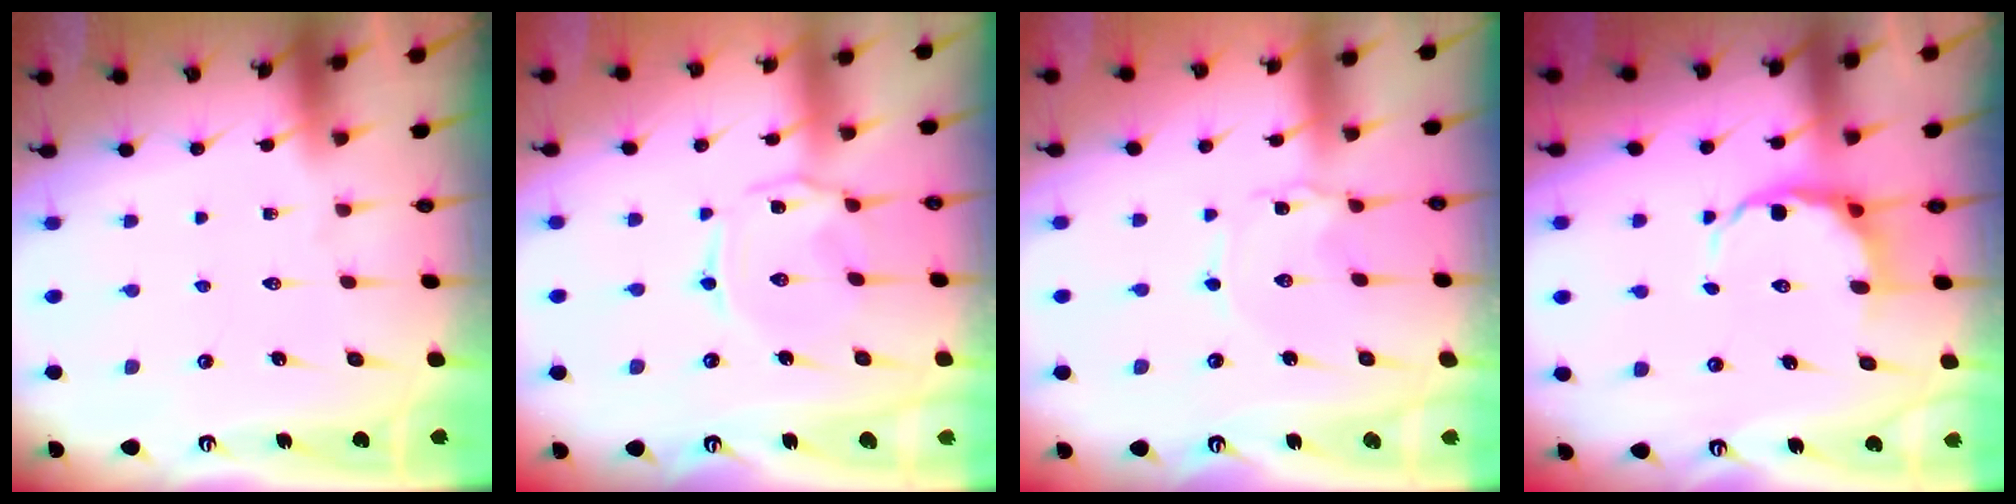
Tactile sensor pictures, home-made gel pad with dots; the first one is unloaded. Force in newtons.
{"total": 2.2, "press": 2.1, "slide": 0.6}
{"total": 1.2, "press": 1.1, "slide": 0.2}
{"total": 7.2, "press": 6.9, "slide": 2.0}